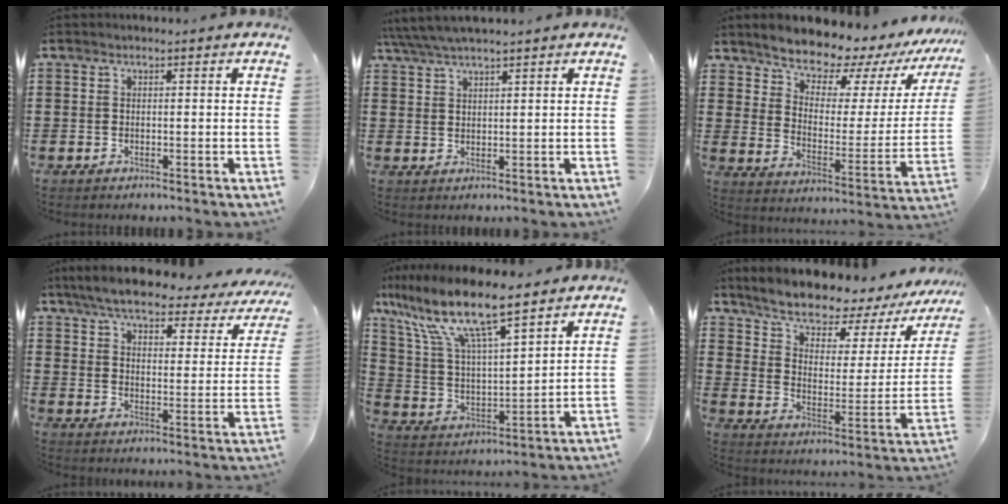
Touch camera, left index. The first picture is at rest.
{"total": 3.4, "force": [3.1, 0.0, 1.5], "torque": [-0.038, -0.002, 0.057]}
{"total": 8.5, "force": [8.1, 2.0, 1.6], "torque": [-0.063, -0.072, 0.140]}
{"total": 6.6, "force": [6.0, 1.0, 2.6], "torque": [-0.080, -0.032, 0.102]}
{"total": 11.1, "force": [8.7, 1.6, 6.8], "torque": [-0.172, -0.047, 0.144]}
{"total": 6.5, "force": [5.9, 1.5, 2.2], "torque": [-0.069, -0.052, 0.095]}